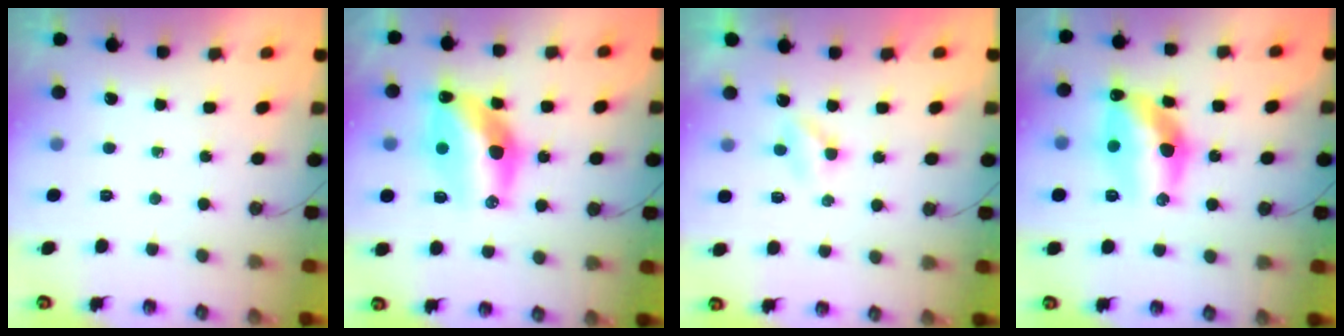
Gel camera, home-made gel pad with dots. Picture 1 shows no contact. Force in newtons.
{"total": 15.9, "press": 15.5, "slide": 3.3}
{"total": 2.4, "press": 2.4, "slide": 0.6}
{"total": 15.7, "press": 15.5, "slide": 2.1}